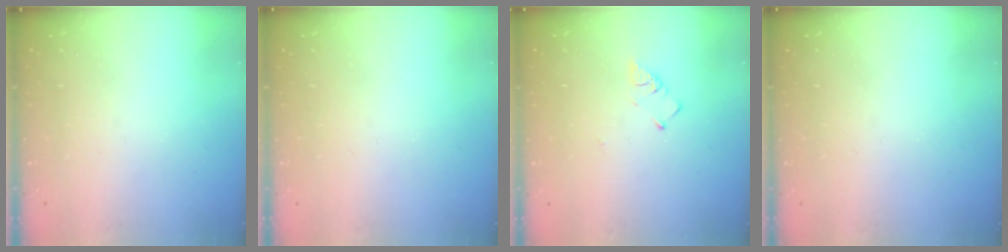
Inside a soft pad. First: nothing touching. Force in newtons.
{"total": 1.8, "press": 1.8, "slide": 0.4}
{"total": 3.5, "press": 3.5, "slide": 0.4}
{"total": 2.2, "press": 2.1, "slide": 0.4}